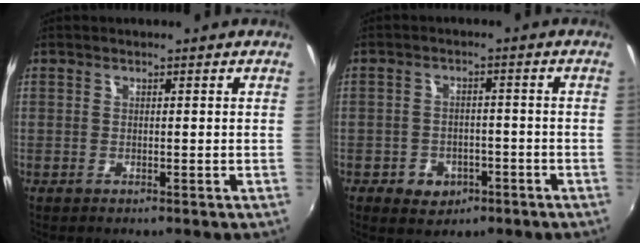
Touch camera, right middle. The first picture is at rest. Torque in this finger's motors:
{"motor_torque": [-0.21, -0.12, 0.00, 0.00]}